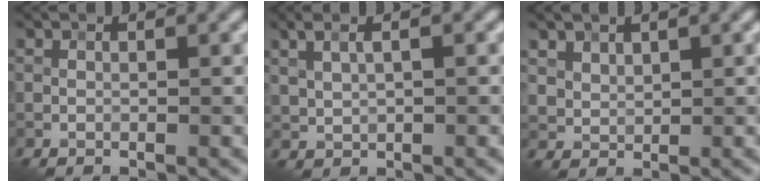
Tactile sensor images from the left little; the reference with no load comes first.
{"total": 3.1, "force": [1.6, 1.3, 2.3], "torque": [-0.050, 0.010, 0.028]}
{"total": 2.0, "force": [1.4, 1.3, 0.5], "torque": [-0.015, -0.012, 0.046]}